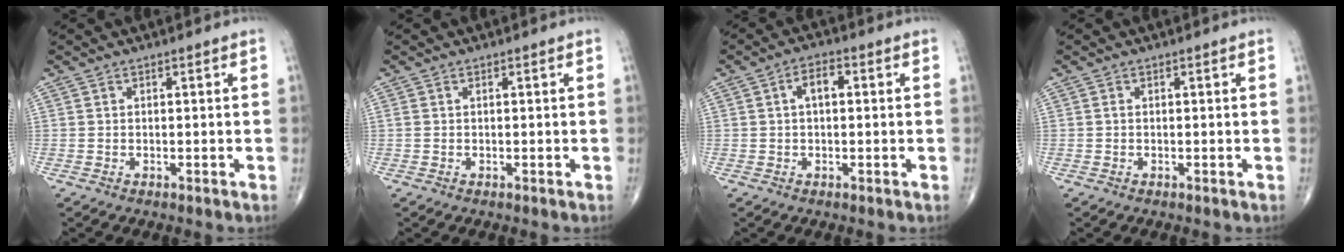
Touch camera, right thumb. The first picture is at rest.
{"total": 0.5, "force": [0.1, 0.3, 0.4], "torque": [-0.016, 0.008, 0.006]}
{"total": 3.8, "force": [0.6, 2.0, 3.2], "torque": [-0.050, 0.010, 0.004]}
{"total": 0.0}